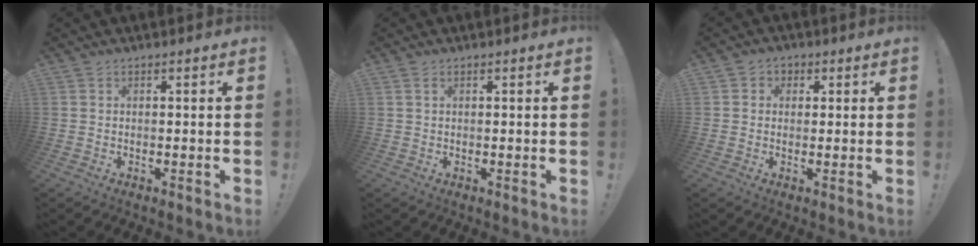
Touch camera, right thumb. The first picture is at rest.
{"total": 1.1, "force": [0.5, 0.4, 0.8], "torque": [-0.012, 0.000, 0.008]}
{"total": 2.8, "force": [0.0, 2.6, 1.0], "torque": [-0.010, 0.004, -0.001]}